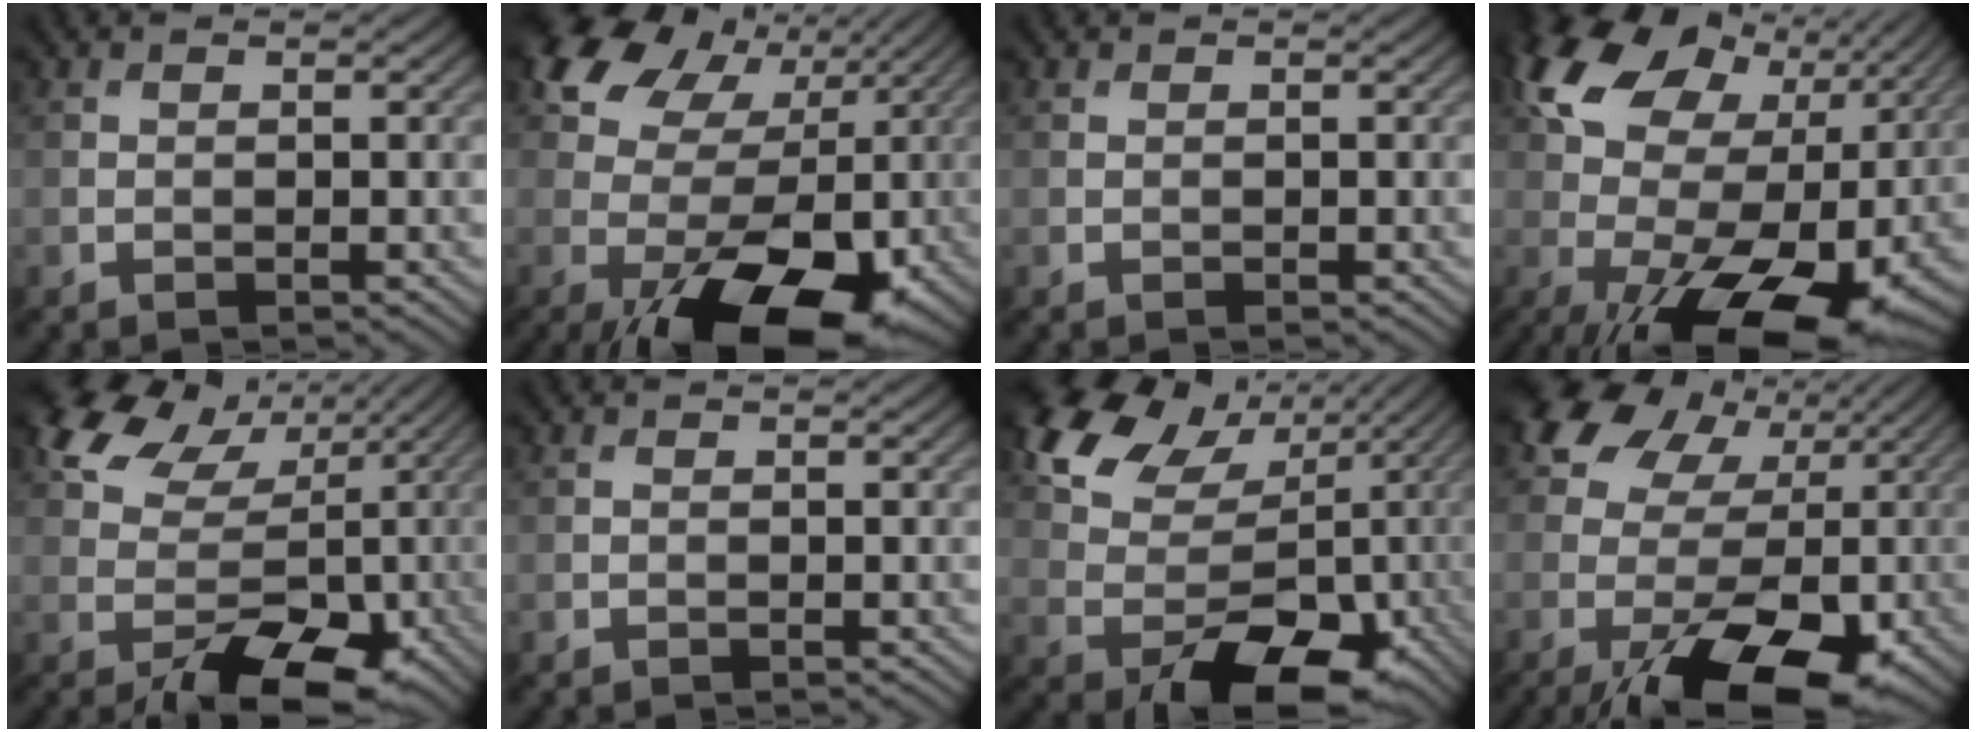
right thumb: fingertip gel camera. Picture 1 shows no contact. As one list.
[{"total": 17.9, "force": [-0.9, 12.0, 13.2], "torque": [-0.211, -0.020, 0.027]}, {"total": 0.0}, {"total": 19.4, "force": [2.5, 12.0, 15.0], "torque": [-0.267, 0.011, 0.048]}, {"total": 12.6, "force": [-0.9, 8.7, 9.1], "torque": [-0.147, -0.003, 0.014]}, {"total": 0.0}, {"total": 14.9, "force": [0.7, 10.9, 10.1], "torque": [-0.156, -0.005, 0.051]}, {"total": 18.1, "force": [-2.9, 12.5, 12.8], "torque": [-0.221, -0.024, -0.016]}]